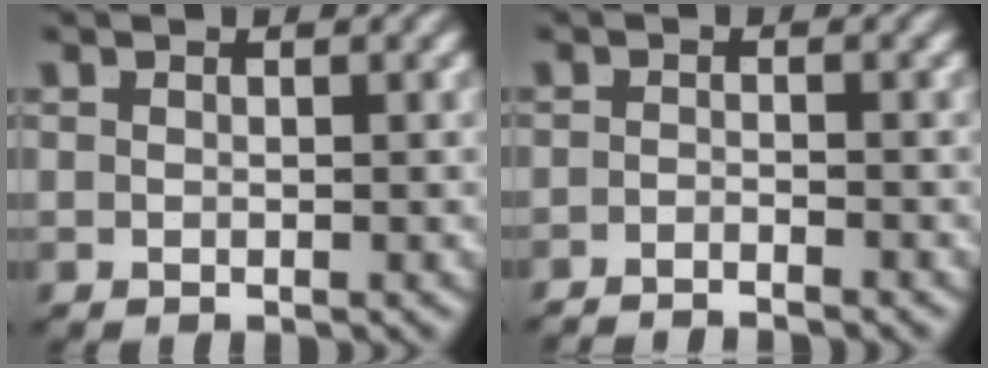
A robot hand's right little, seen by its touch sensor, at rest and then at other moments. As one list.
[{"total": 2.6, "force": [-2.6, -0.2, -0.1], "torque": [0.006, -0.011, -0.042]}]